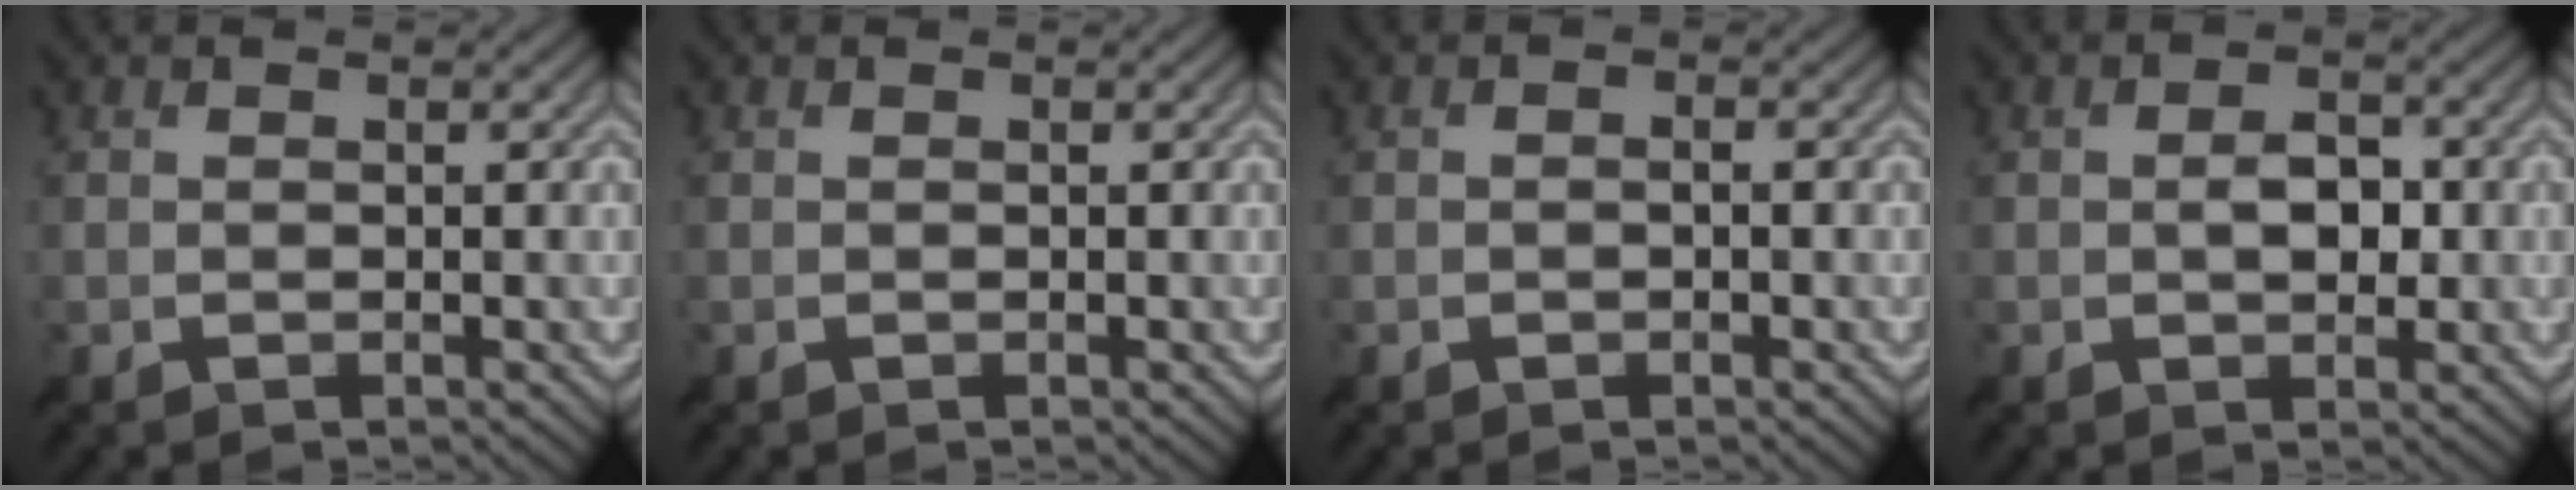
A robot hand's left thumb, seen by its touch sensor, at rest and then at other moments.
{"total": 0.0}
{"total": 1.0, "force": [-0.5, 0.7, 0.6], "torque": [-0.010, 0.002, -0.012]}
{"total": 3.3, "force": [-0.2, 1.8, 2.8], "torque": [-0.047, 0.003, -0.007]}